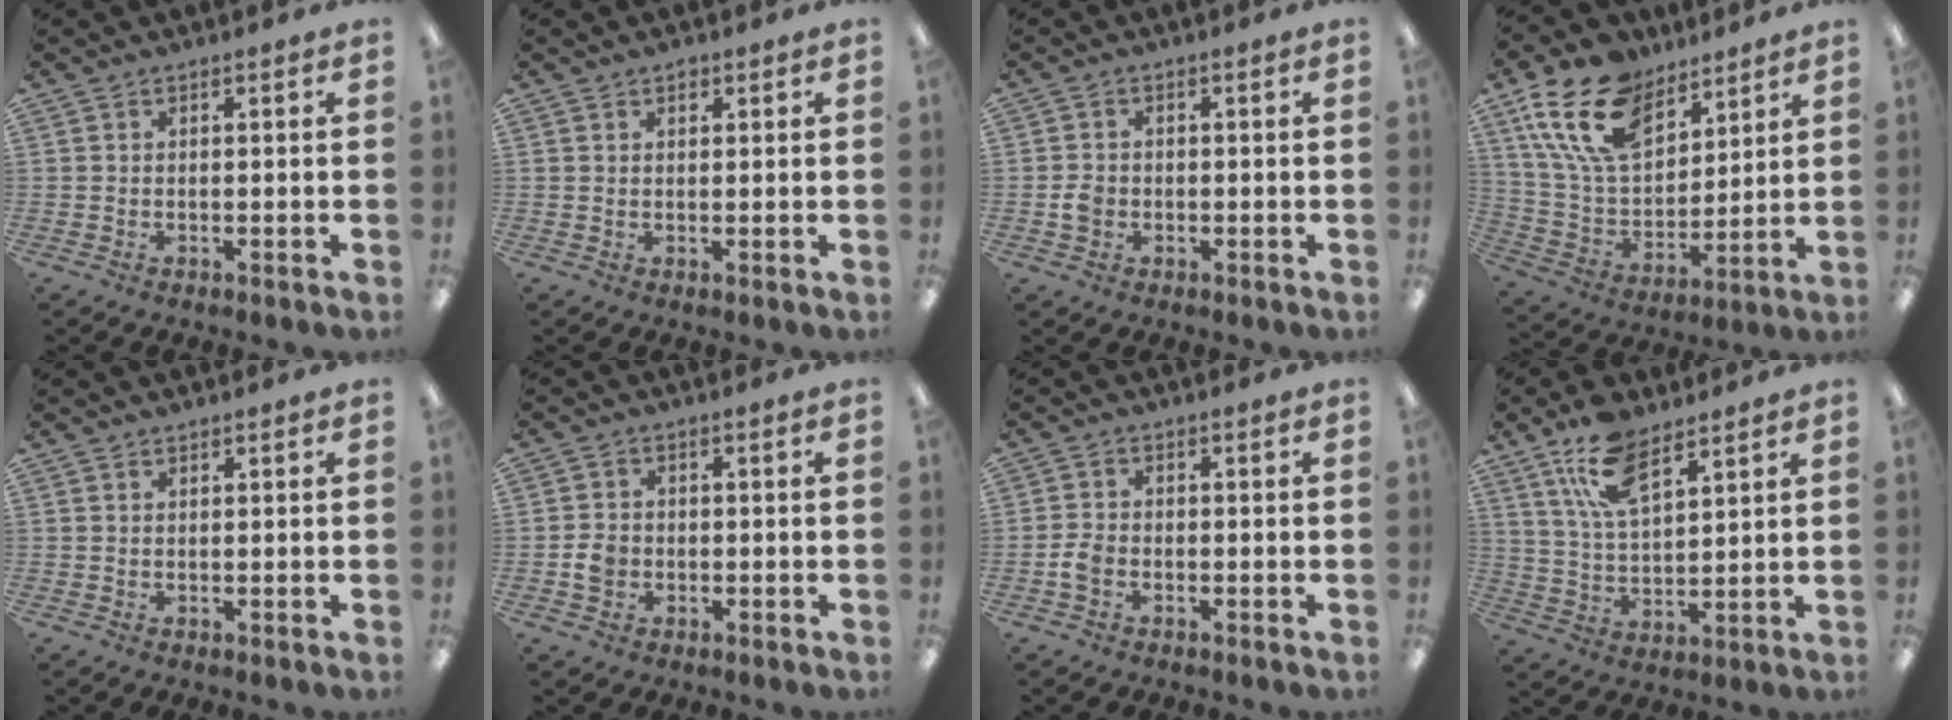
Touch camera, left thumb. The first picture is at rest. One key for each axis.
{"total": 1.3, "fx": 0.9, "fy": 0.9, "fz": 0.3, "tx": 0.001, "ty": -0.002, "tz": 0.015}
{"total": 2.8, "fx": -0.6, "fy": 2.3, "fz": 1.4, "tx": -0.024, "ty": 0.005, "tz": -0.011}
{"total": 19.6, "fx": 11.5, "fy": 11.5, "fz": 10.9, "tx": -0.223, "ty": -0.045, "tz": 0.213}
{"total": 0.6, "fx": 0.6, "fy": 0.2, "fz": 0.1, "tx": -0.001, "ty": 0.000, "tz": 0.011}
{"total": 3.5, "fx": -0.7, "fy": 3.0, "fz": 1.8, "tx": -0.030, "ty": 0.006, "tz": -0.013}
{"total": 3.1, "fx": -1.2, "fy": 2.1, "fz": 1.9, "tx": -0.038, "ty": 0.005, "tz": -0.023}
{"total": 12.7, "fx": 8.1, "fy": 5.6, "fz": 8.1, "tx": -0.156, "ty": -0.022, "tz": 0.149}